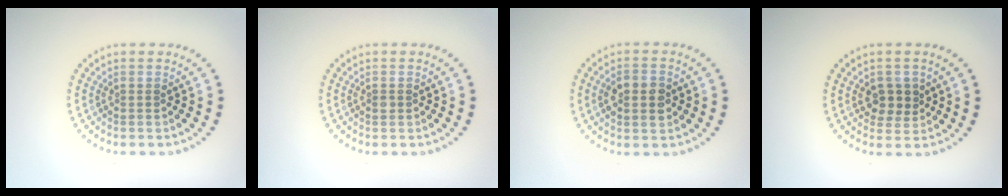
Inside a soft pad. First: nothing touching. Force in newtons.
{"total": 0.7, "press": 0.7, "slide": 0.1}
{"total": 3.5, "press": 3.5, "slide": 0.3}
{"total": 2.4, "press": 2.3, "slide": 0.7}